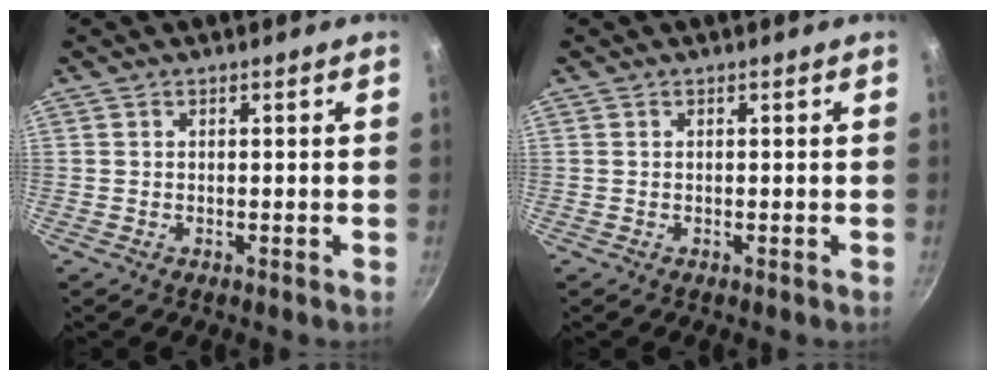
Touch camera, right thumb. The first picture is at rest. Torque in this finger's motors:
{"motor_torque": [0.00, 0.00, 0.00, 0.00, 0.03]}